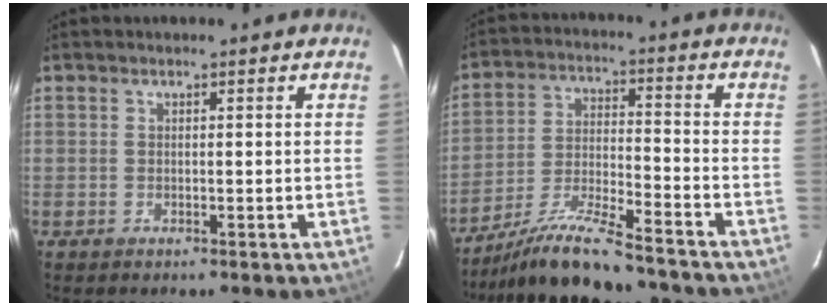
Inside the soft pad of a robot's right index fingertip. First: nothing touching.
{"total": 14.8, "force": [-13.0, 1.5, 7.0], "torque": [-0.151, -0.020, -0.227]}